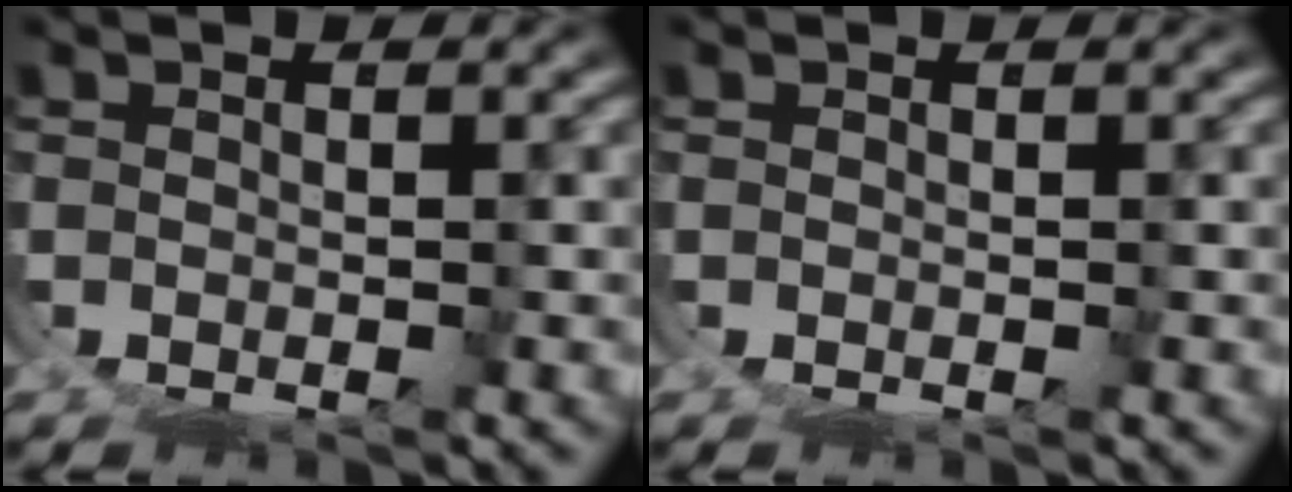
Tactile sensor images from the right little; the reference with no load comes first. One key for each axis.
{"total": 0.0}